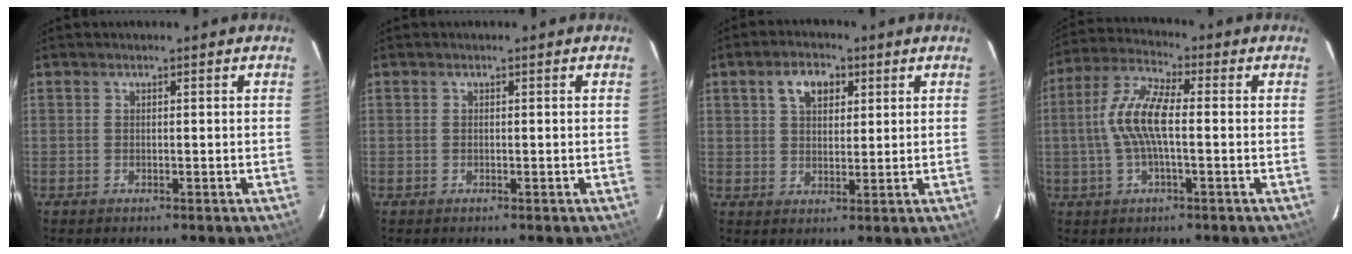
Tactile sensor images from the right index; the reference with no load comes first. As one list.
[{"total": 0.0}, {"total": 5.9, "force": [2.6, 3.7, 3.8], "torque": [-0.064, 0.019, 0.047]}, {"total": 10.2, "force": [-0.4, 3.0, 9.7], "torque": [-0.205, 0.013, -0.010]}]